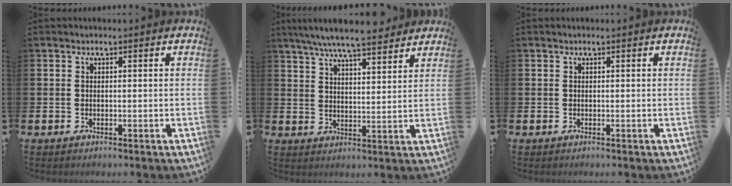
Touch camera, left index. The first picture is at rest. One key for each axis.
{"total": 7.4, "fx": 6.9, "fy": 0.9, "fz": 2.5, "tx": -0.065, "ty": -0.028, "tz": 0.123}
{"total": 0.0}